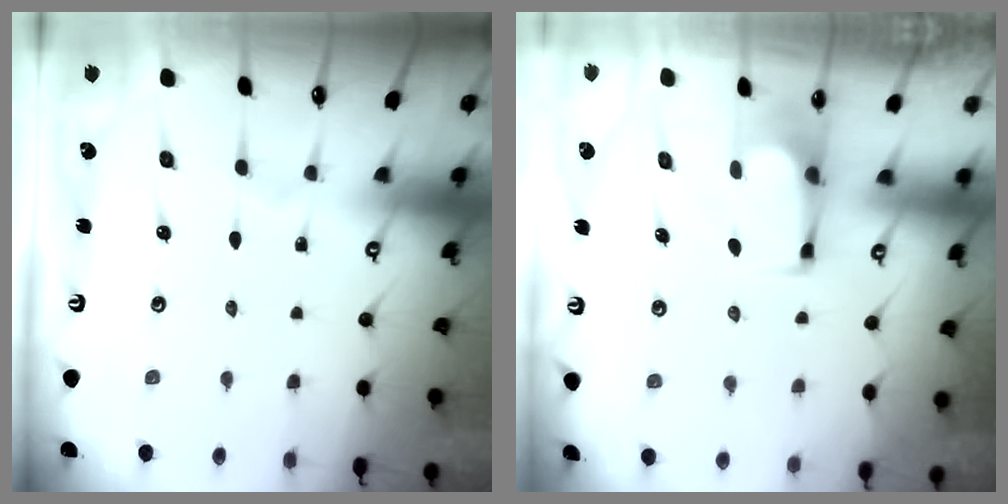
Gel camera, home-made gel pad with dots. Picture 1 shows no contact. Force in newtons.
{"total": 2.6, "press": 2.6, "slide": 0.4}